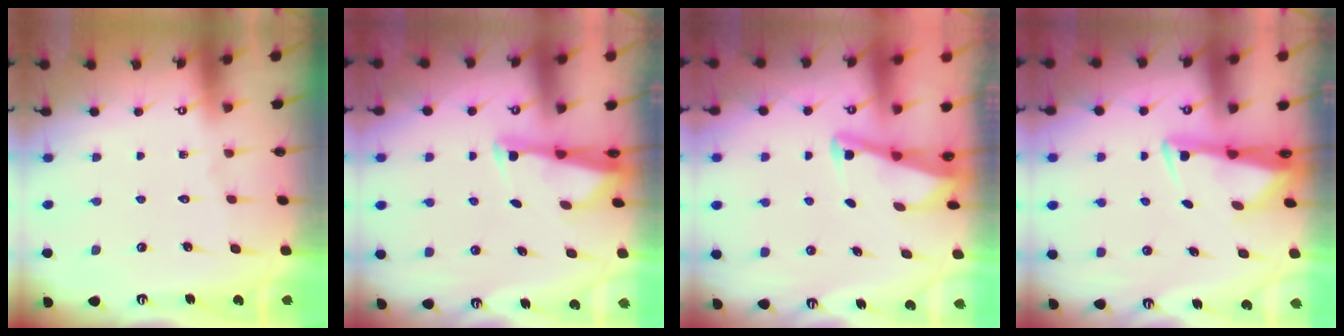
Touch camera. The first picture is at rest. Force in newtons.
{"total": 2.7, "press": 2.7, "slide": 0.6}
{"total": 3.0, "press": 3.0, "slide": 0.4}
{"total": 3.0, "press": 2.8, "slide": 0.9}